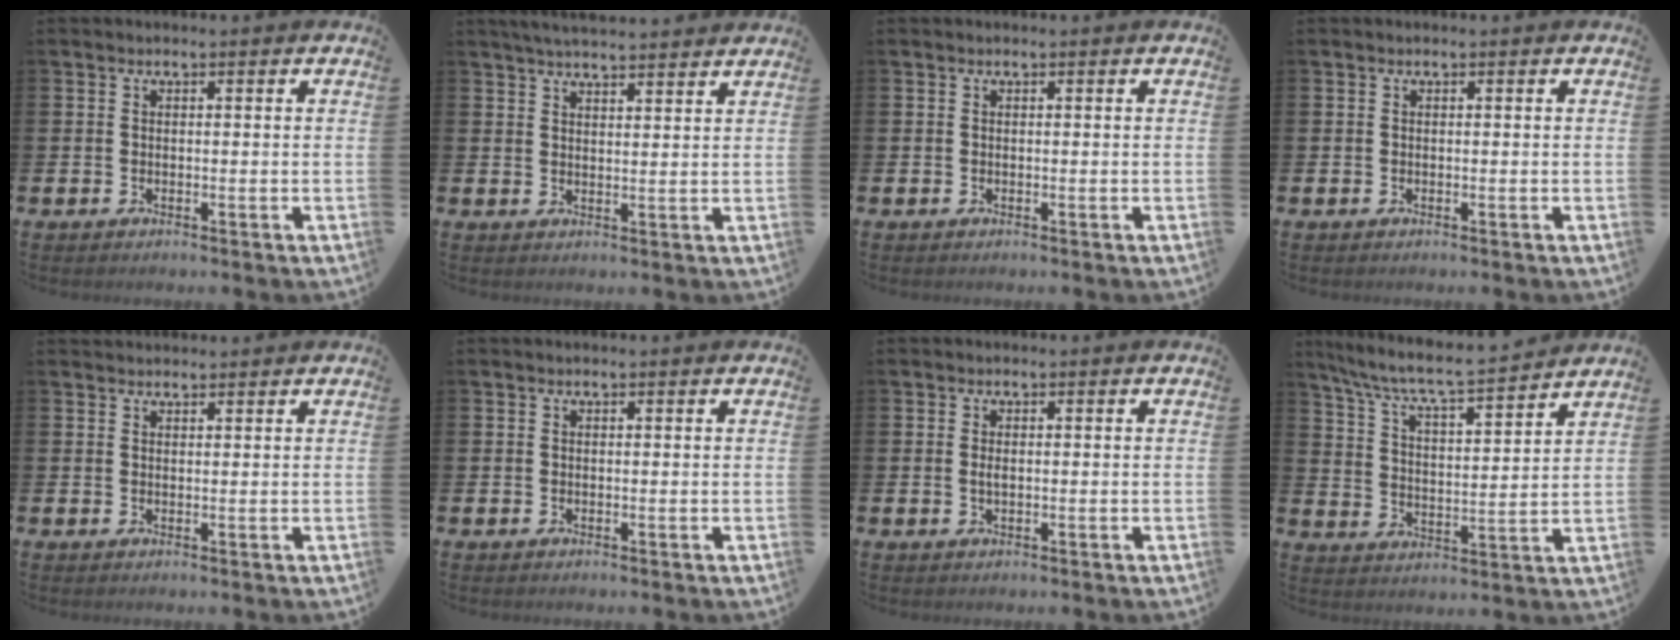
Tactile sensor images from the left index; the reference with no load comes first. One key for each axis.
{"total": 4.0, "fx": 3.9, "fy": 0.1, "fz": 0.7, "tx": -0.019, "ty": -0.016, "tz": 0.071}
{"total": 0.0}
{"total": 0.0}
{"total": 1.5, "fx": 1.5, "fy": 0.4, "fz": 0.0, "tx": 0.010, "ty": -0.004, "tz": 0.025}
{"total": 0.0}
{"total": 0.9, "fx": 0.1, "fy": 0.4, "fz": 0.8, "tx": -0.011, "ty": 0.002, "tz": -0.001}
{"total": 7.5, "fx": 7.0, "fy": 0.5, "fz": 2.5, "tx": -0.081, "ty": -0.056, "tz": 0.119}